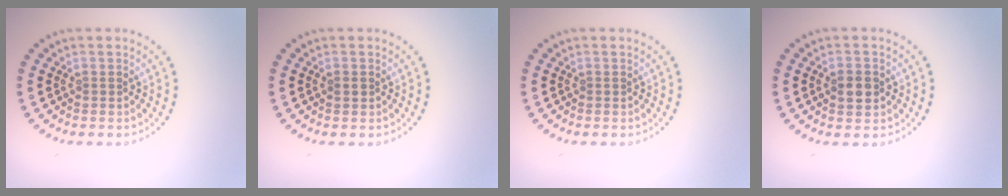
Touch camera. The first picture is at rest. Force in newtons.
{"total": 0.7, "press": 0.7, "slide": 0.2}
{"total": 0.0}
{"total": 2.6, "press": 2.6, "slide": 0.1}